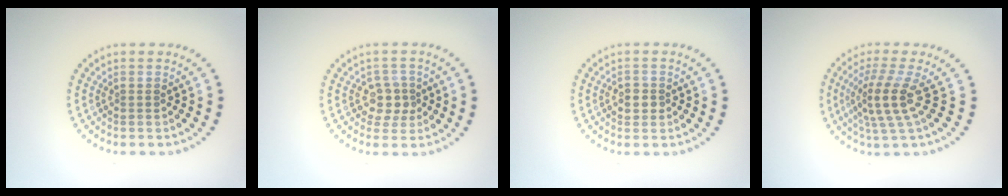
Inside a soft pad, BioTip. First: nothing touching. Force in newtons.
{"total": 2.5, "press": 2.2, "slide": 1.1}
{"total": 1.5, "press": 1.5, "slide": 0.2}
{"total": 3.7, "press": 2.8, "slide": 2.5}